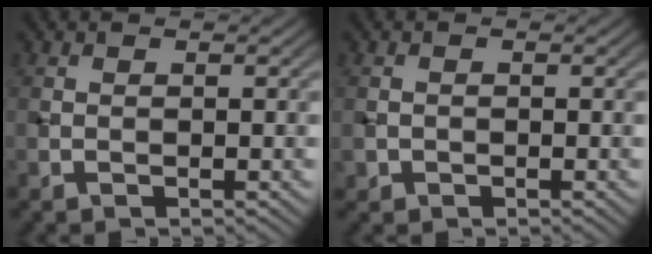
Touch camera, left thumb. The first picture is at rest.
{"total": 1.0, "force": [-0.4, 0.9, 0.1], "torque": [0.000, -0.006, -0.010]}